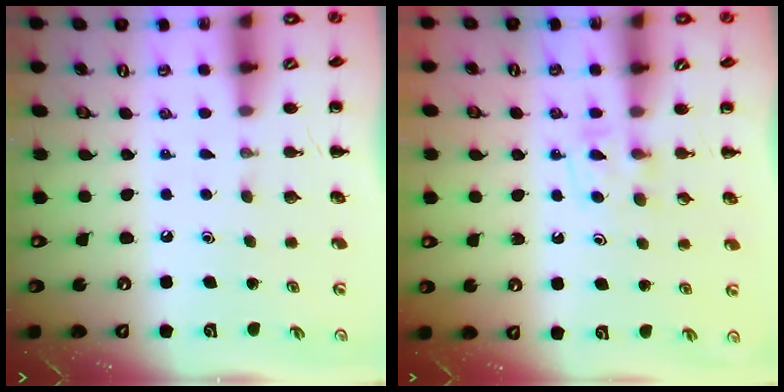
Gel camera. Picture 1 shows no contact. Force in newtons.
{"total": 3.9, "press": 3.5, "slide": 1.6}